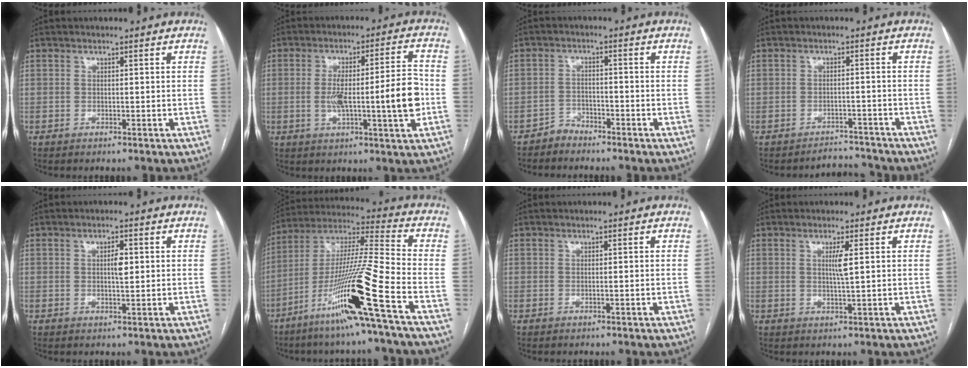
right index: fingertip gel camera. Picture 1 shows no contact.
{"total": 11.9, "force": [-1.6, 1.1, 11.7], "torque": [-0.189, 0.013, -0.022]}
{"total": 2.5, "force": [-2.3, 1.0, -0.6], "torque": [0.014, 0.002, -0.043]}
{"total": 3.7, "force": [-3.5, 0.6, -1.1], "torque": [0.023, 0.013, -0.048]}
{"total": 2.3, "force": [0.4, 0.7, 2.2], "torque": [-0.036, 0.001, 0.007]}
{"total": 18.3, "force": [-9.0, -1.9, 15.9], "torque": [-0.320, -0.030, -0.171]}
{"total": 0.0}
{"total": 2.5, "force": [0.7, -0.2, 2.4], "torque": [-0.046, -0.004, 0.012]}